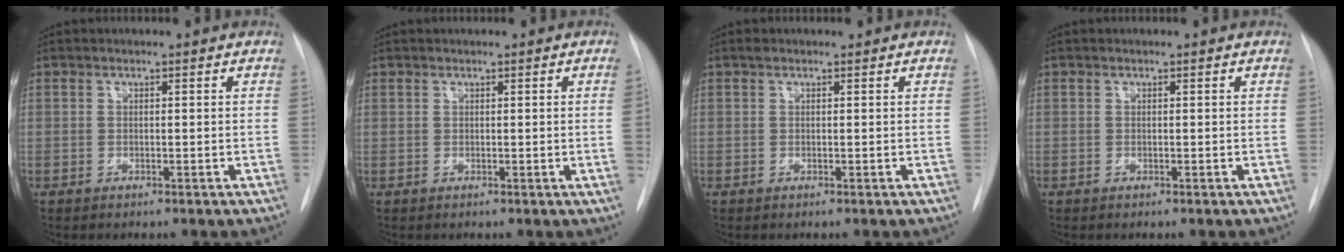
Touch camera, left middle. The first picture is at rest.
{"total": 1.0, "force": [0.1, -0.5, 0.9], "torque": [-0.011, -0.003, 0.001]}
{"total": 0.7, "force": [0.6, 0.3, 0.3], "torque": [-0.010, 0.014, 0.010]}
{"total": 0.0}